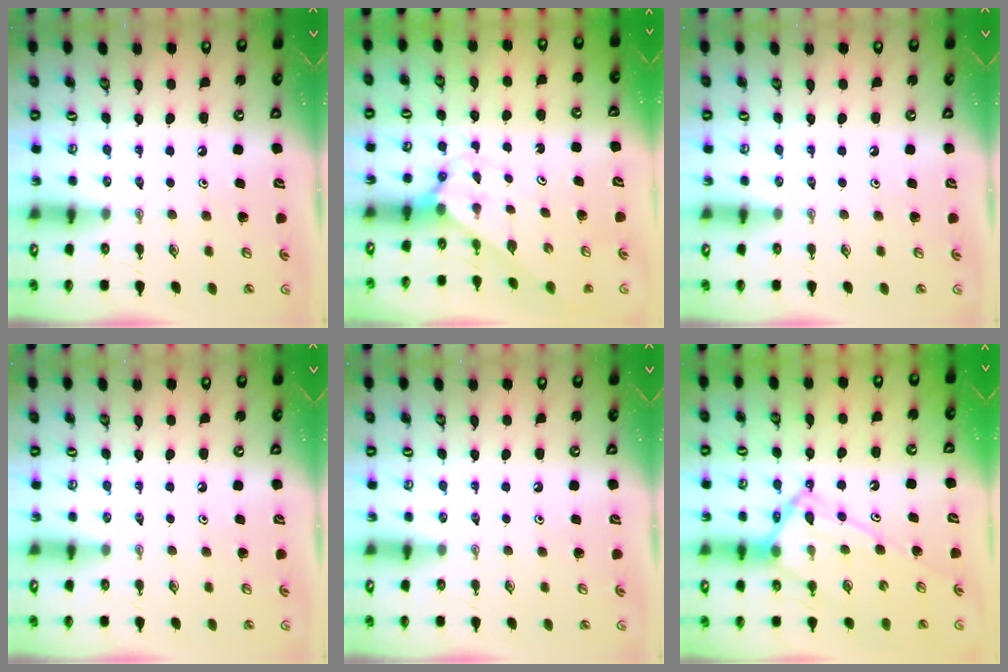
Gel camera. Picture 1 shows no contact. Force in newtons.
{"total": 2.6, "press": 2.6, "slide": 0.2}
{"total": 0.0}
{"total": 0.0}
{"total": 0.0}
{"total": 14.8, "press": 14.8, "slide": 1.2}